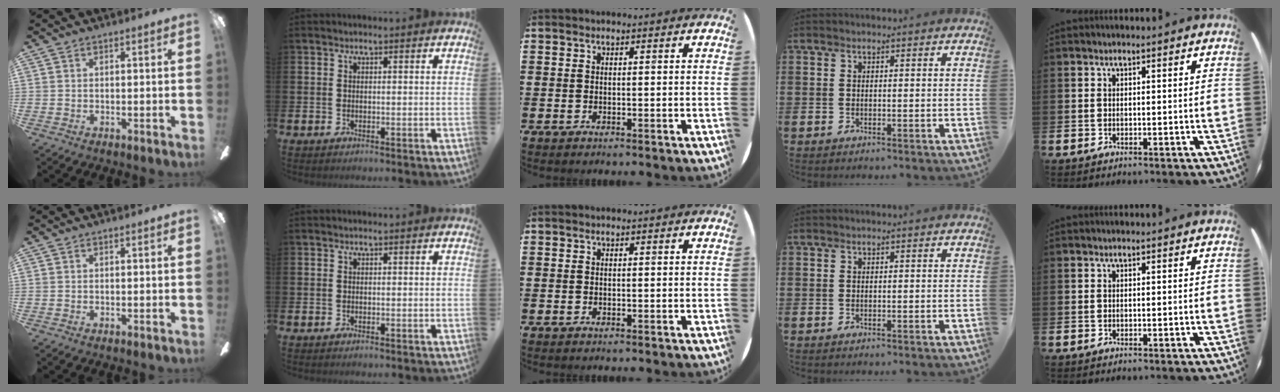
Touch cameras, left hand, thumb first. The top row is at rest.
{}